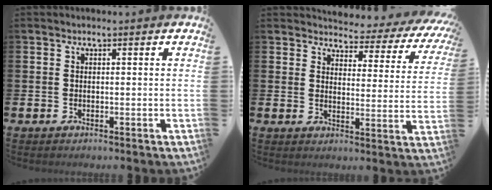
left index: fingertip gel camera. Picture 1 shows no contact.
{"total": 3.5, "force": [3.2, 1.2, 0.6], "torque": [-0.029, -0.032, 0.048]}